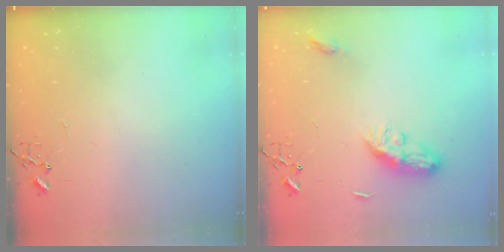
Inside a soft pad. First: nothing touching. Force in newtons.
{"total": 9.4, "press": 9.4, "slide": 0.1}